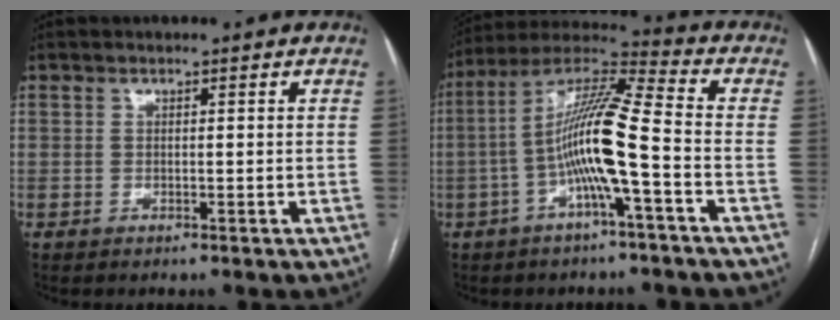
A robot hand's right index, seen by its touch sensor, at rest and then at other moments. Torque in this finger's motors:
{"motor_torque": [2.14, 0.00, 1.05, 0.21]}